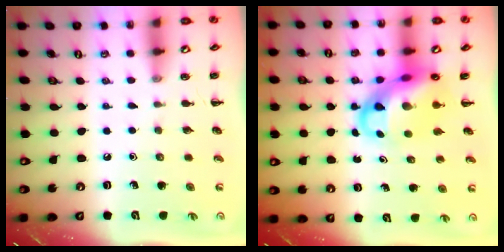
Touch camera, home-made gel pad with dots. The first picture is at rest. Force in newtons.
{"total": 11.0, "press": 10.6, "slide": 2.8}